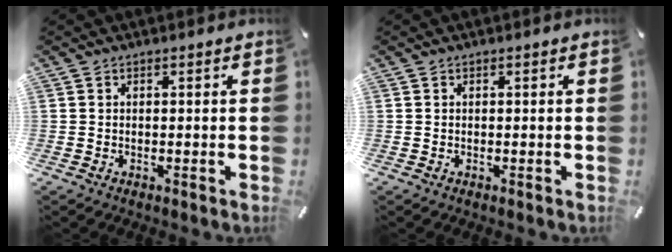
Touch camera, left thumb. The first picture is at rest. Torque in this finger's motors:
{"motor_torque": [0.11, -0.11, 0.03, -0.11, 0.04]}